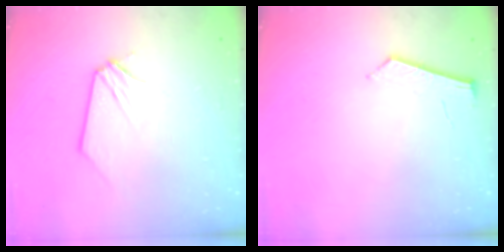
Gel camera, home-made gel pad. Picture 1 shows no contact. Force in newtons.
{"total": 4.4, "press": 4.4, "slide": 0.5}